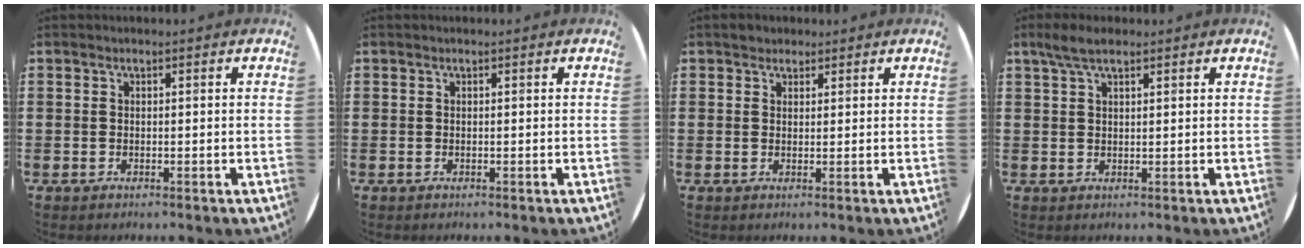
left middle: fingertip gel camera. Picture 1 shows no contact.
{"total": 0.0}
{"total": 1.6, "force": [1.4, 0.7, -0.1], "torque": [0.007, 0.001, 0.027]}
{"total": 3.2, "force": [2.2, 1.0, 2.1], "torque": [-0.045, 0.004, 0.040]}